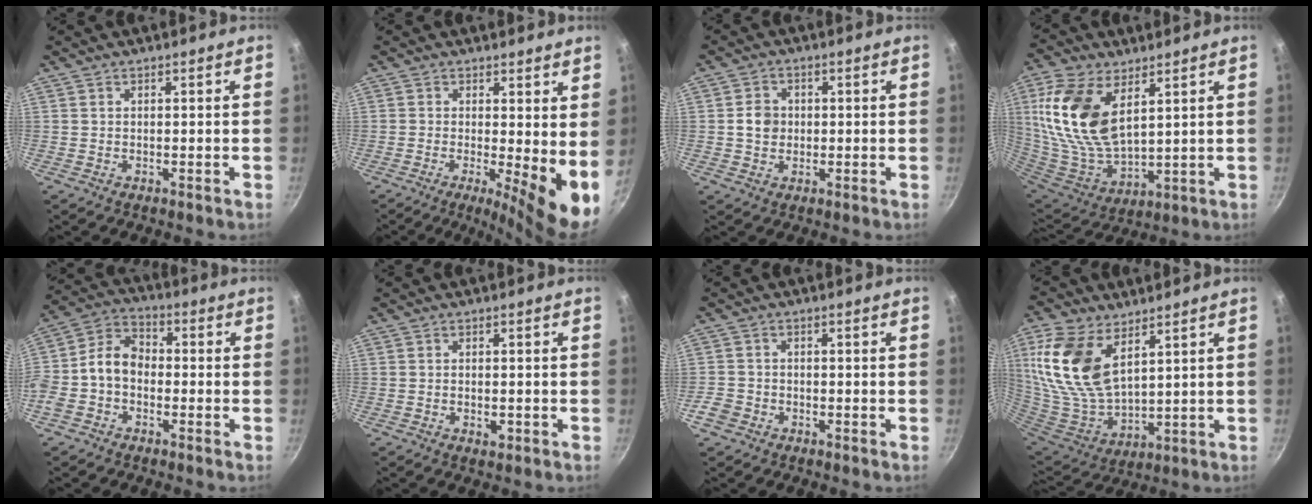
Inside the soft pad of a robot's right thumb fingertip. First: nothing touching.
{"total": 8.5, "force": [-0.3, 2.2, 8.2], "torque": [-0.103, -0.017, -0.005]}
{"total": 4.3, "force": [0.1, 3.8, 1.9], "torque": [-0.011, 0.007, -0.002]}
{"total": 19.1, "force": [6.7, 10.4, 14.5], "torque": [-0.291, -0.032, 0.143]}
{"total": 9.5, "force": [-1.8, 7.0, 6.2], "torque": [-0.097, 0.043, -0.055]}
{"total": 2.0, "force": [-0.7, 1.2, 1.5], "torque": [-0.024, 0.000, -0.011]}
{"total": 3.7, "force": [-2.1, 2.8, 1.3], "torque": [-0.024, 0.022, -0.039]}
{"total": 18.1, "force": [7.7, 10.1, 12.9], "torque": [-0.265, -0.038, 0.163]}